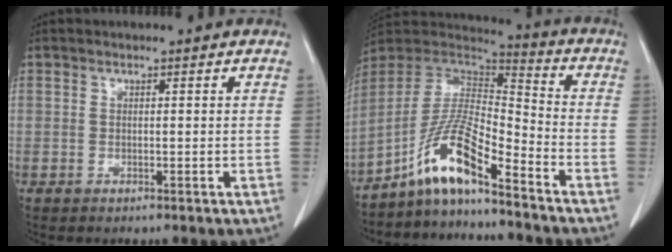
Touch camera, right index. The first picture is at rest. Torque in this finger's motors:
{"motor_torque": [1.23, -0.91, 0.40, 0.21]}